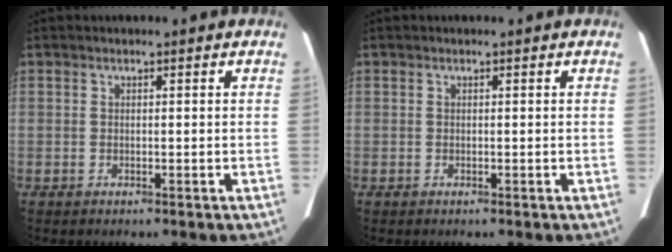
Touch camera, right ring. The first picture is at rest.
{"total": 0.0}